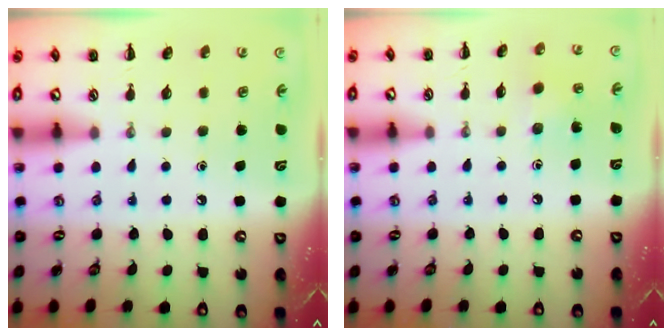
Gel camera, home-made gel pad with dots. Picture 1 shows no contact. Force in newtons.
{"total": 3.0, "press": 2.8, "slide": 0.9}